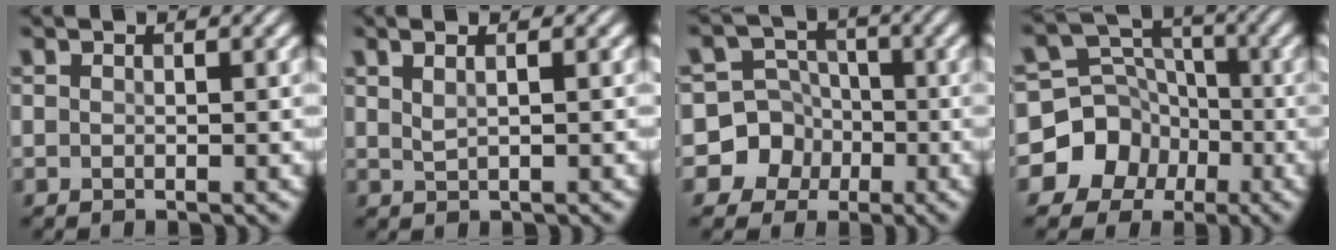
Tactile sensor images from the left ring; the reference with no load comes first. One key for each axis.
{"total": 2.7, "fx": 1.4, "fy": 1.2, "fz": 2.0, "tx": -0.023, "ty": 0.005, "tz": 0.004}
{"total": 6.5, "fx": -2.4, "fy": 6.0, "fz": 0.5, "tx": 0.012, "ty": 0.005, "tz": -0.064}
{"total": 9.6, "fx": -4.6, "fy": 8.4, "fz": 1.3, "tx": -0.011, "ty": -0.004, "tz": -0.099}